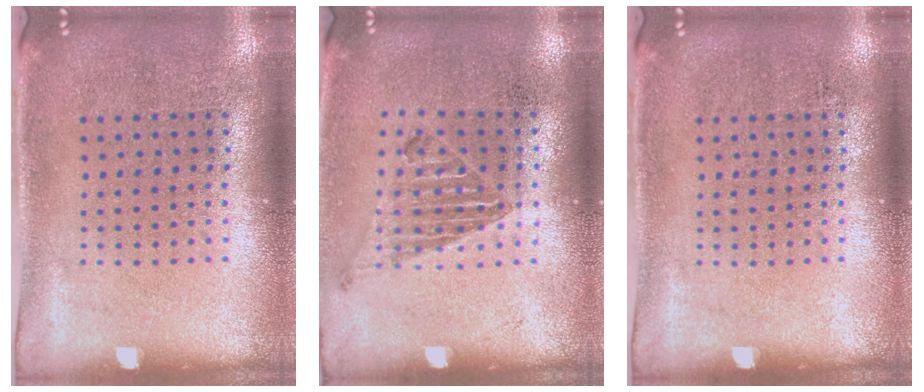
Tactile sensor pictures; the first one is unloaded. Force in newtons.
{"total": 1.0, "press": 1.0, "slide": 0.2}
{"total": 0.0}